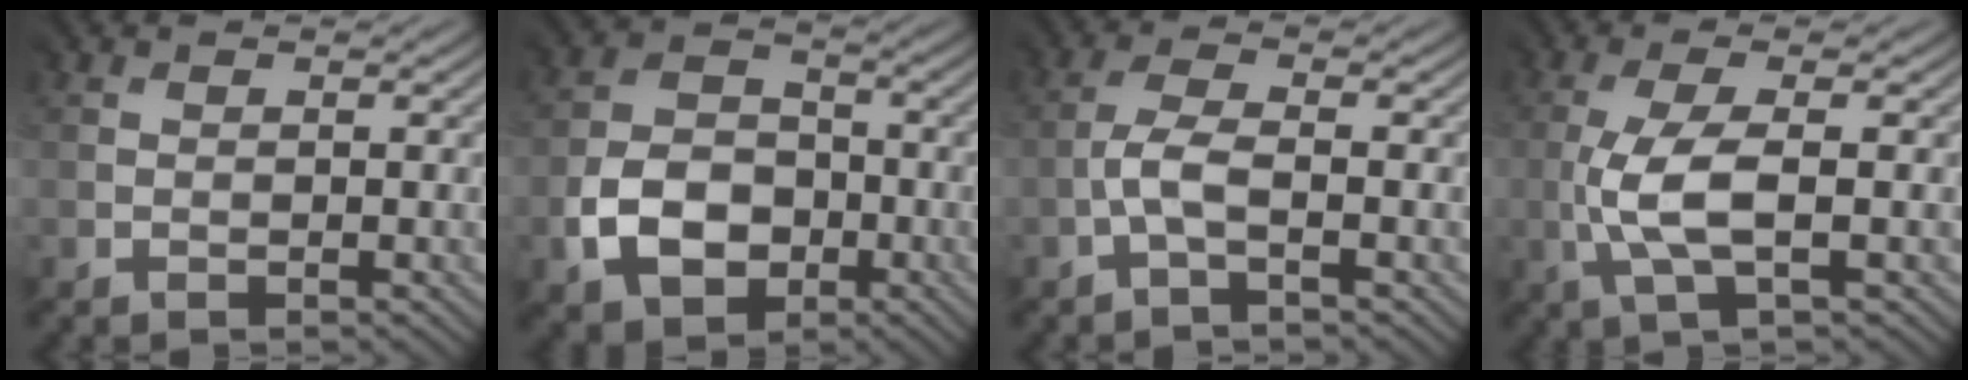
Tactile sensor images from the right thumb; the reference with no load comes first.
{"total": 5.6, "force": [-2.7, 4.3, 2.4], "torque": [-0.047, -0.006, -0.056]}
{"total": 2.3, "force": [-1.4, 0.0, 1.8], "torque": [-0.049, 0.008, -0.034]}
{"total": 4.4, "force": [-1.0, 0.8, 4.2], "torque": [-0.102, 0.006, -0.024]}